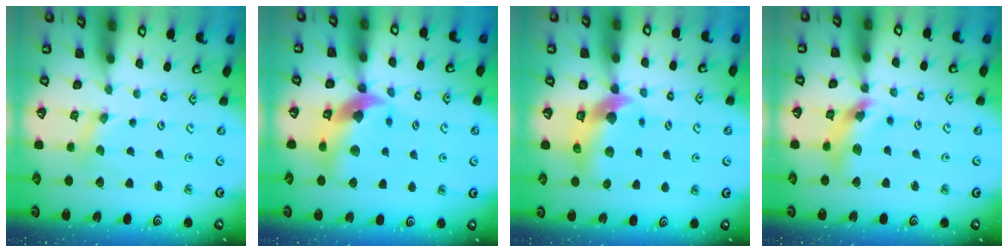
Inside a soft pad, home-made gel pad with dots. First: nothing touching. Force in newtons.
{"total": 13.7, "press": 13.6, "slide": 2.1}
{"total": 10.0, "press": 9.9, "slide": 1.6}
{"total": 10.7, "press": 10.6, "slide": 1.2}